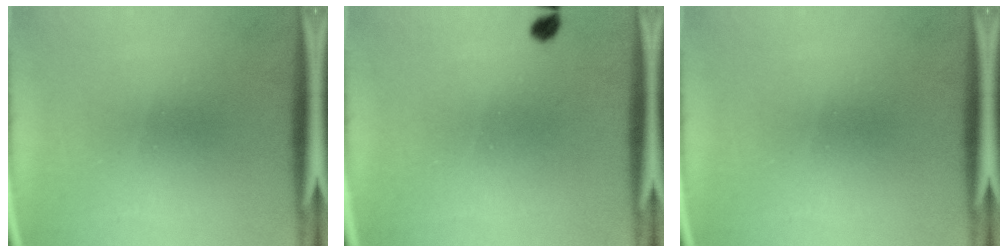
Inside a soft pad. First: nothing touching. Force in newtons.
{"total": 1.2}
{"total": 0.0}